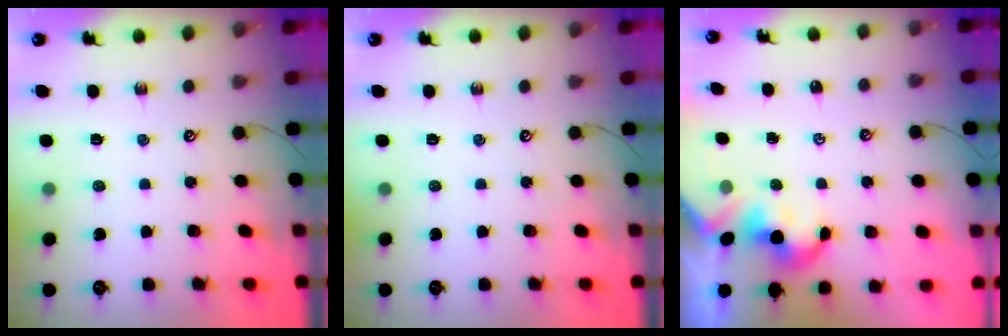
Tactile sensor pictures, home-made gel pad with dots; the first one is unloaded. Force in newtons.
{"total": 0.0}
{"total": 2.0, "press": 1.9, "slide": 0.4}